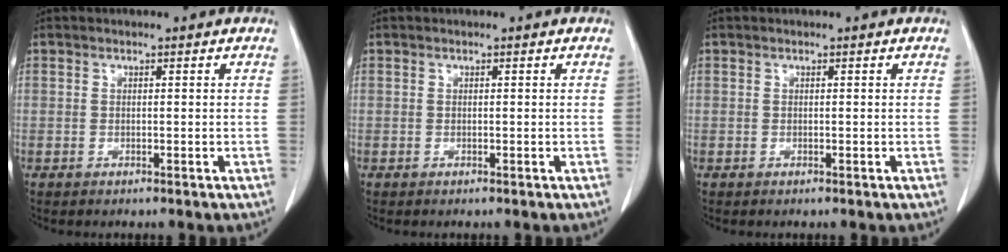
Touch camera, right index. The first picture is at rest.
{"total": 0.0}
{"total": 0.0}